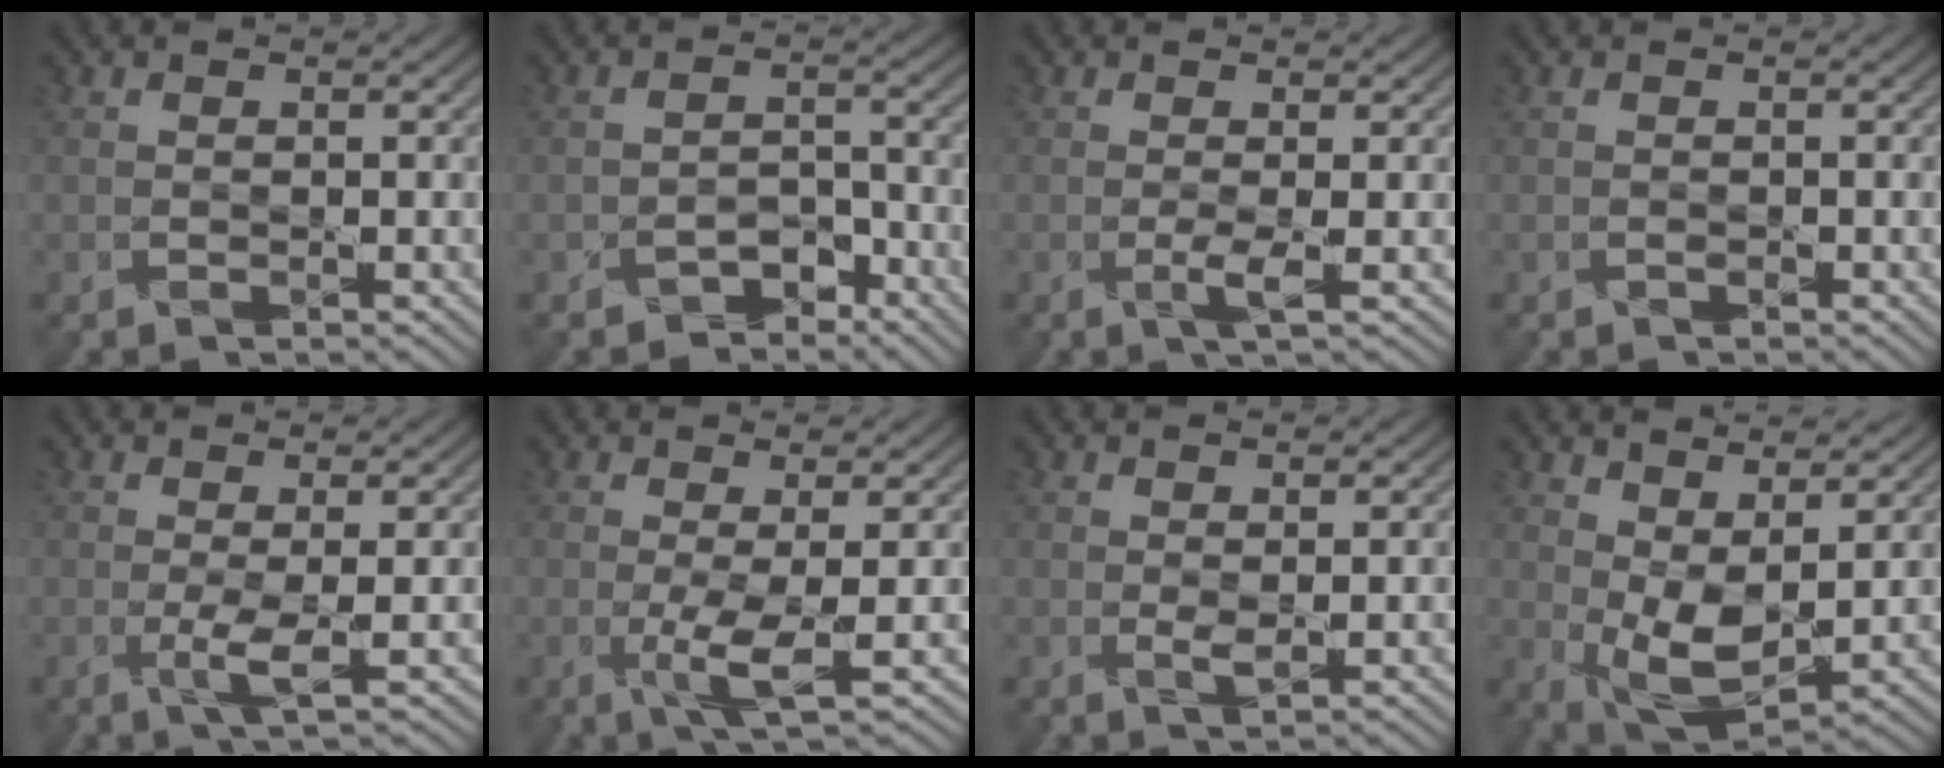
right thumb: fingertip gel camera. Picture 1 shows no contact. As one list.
[{"total": 3.2, "force": [-2.7, 1.6, 0.7], "torque": [-0.003, 0.007, -0.048]}, {"total": 1.5, "force": [-0.2, -0.3, 1.4], "torque": [-0.031, 0.002, -0.009]}, {"total": 0.0}, {"total": 2.2, "force": [0.0, -0.2, 2.2], "torque": [-0.049, -0.001, -0.005]}, {"total": 3.2, "force": [0.0, 0.1, 3.2], "torque": [-0.070, -0.003, -0.004]}, {"total": 1.2, "force": [0.6, 0.0, 1.0], "torque": [-0.023, -0.001, 0.012]}, {"total": 7.0, "force": [2.9, 3.5, 5.4], "torque": [-0.117, 0.000, 0.054]}]